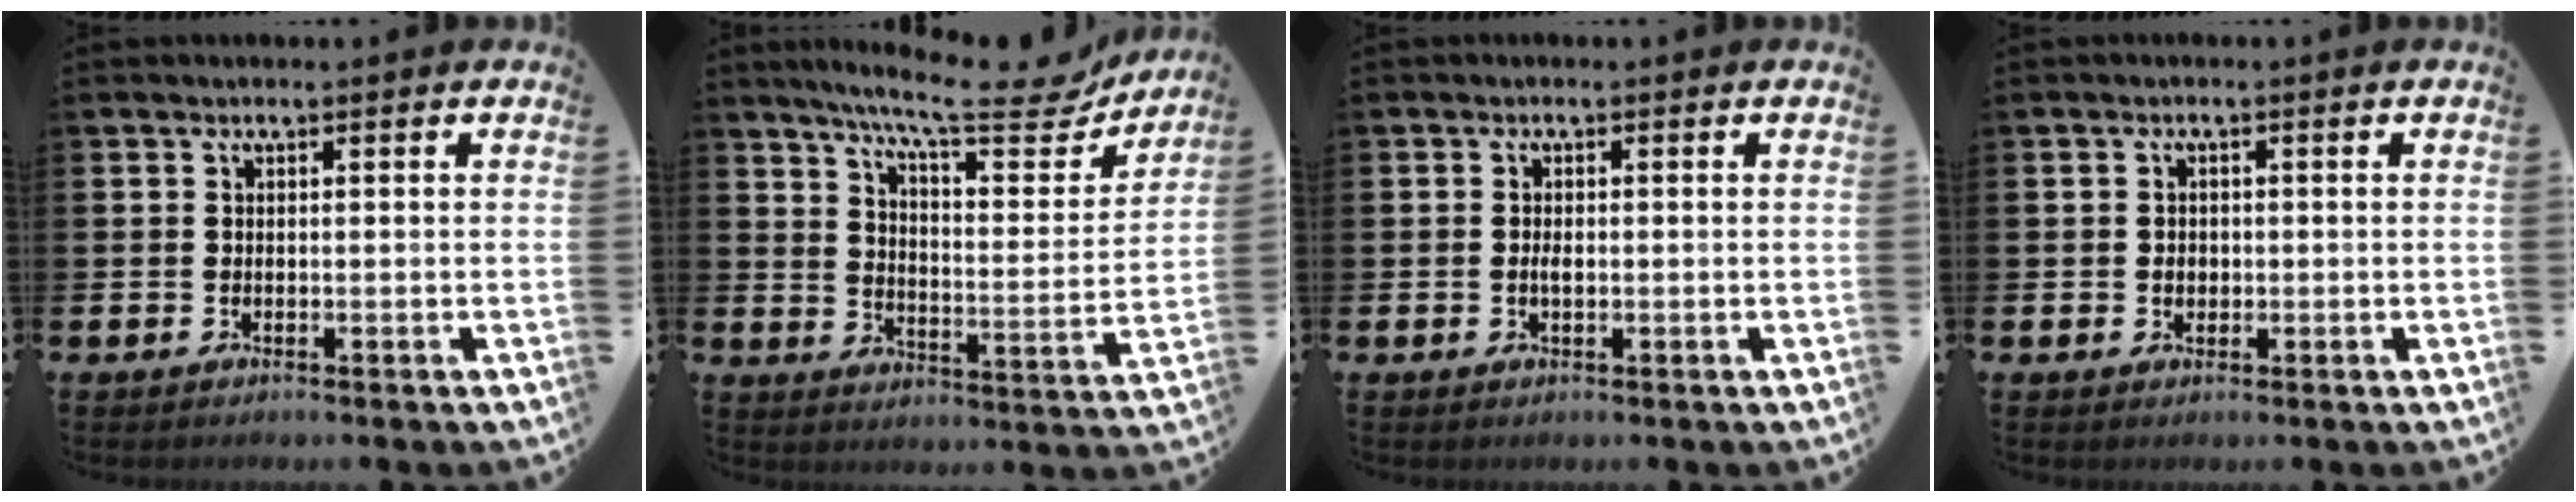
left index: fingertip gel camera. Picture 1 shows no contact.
{"total": 11.4, "force": [9.6, 2.0, 5.8], "torque": [-0.116, -0.057, 0.160]}
{"total": 1.2, "force": [-0.1, 0.6, 1.1], "torque": [-0.021, 0.003, -0.004]}
{"total": 1.3, "force": [-0.1, 1.1, 0.7], "torque": [-0.006, 0.006, -0.005]}